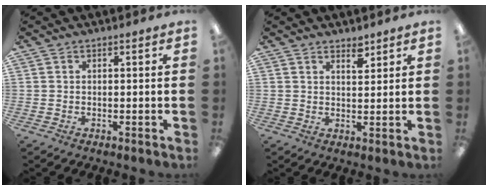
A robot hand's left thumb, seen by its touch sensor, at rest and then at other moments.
{"total": 3.3, "force": [2.8, 1.3, 1.3], "torque": [-0.005, -0.018, 0.046]}